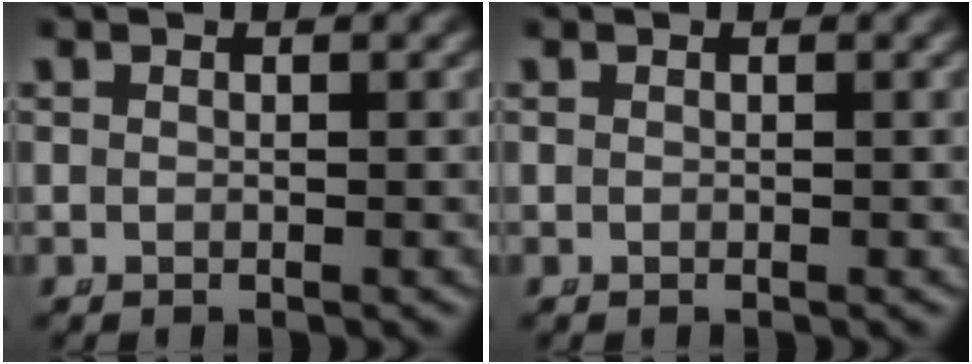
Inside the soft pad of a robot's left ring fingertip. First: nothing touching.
{"total": 0.0}